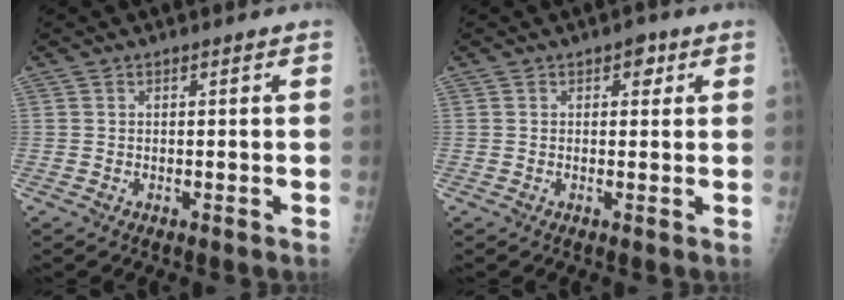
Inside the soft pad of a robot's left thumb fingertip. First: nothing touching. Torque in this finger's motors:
{"motor_torque": [0.13, 0.21, 0.27, -0.07, 0.00]}